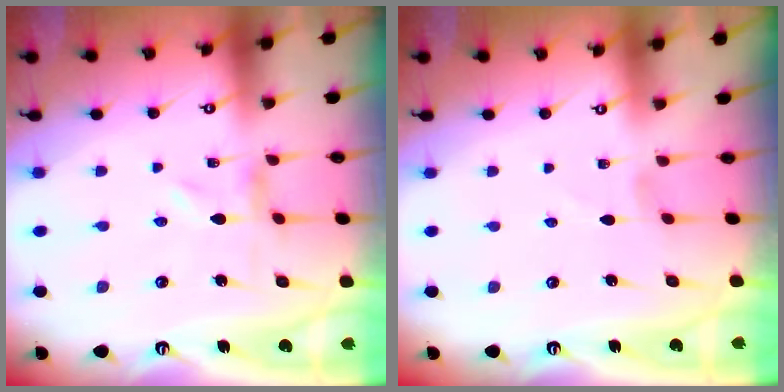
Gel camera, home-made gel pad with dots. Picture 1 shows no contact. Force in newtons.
{"total": 0.0}